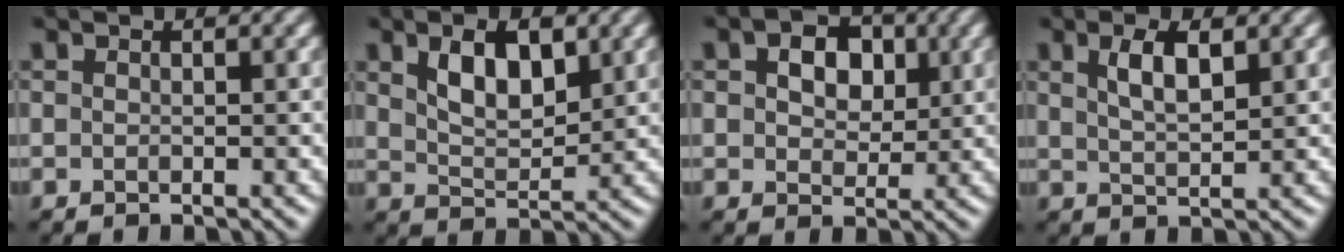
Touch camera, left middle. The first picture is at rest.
{"total": 4.7, "force": [2.1, 2.3, 3.6], "torque": [-0.066, 0.002, 0.038]}
{"total": 5.1, "force": [1.7, 3.5, 3.3], "torque": [-0.050, 0.006, 0.007]}
{"total": 3.1, "force": [1.5, 1.0, 2.5], "torque": [-0.047, 0.002, 0.029]}